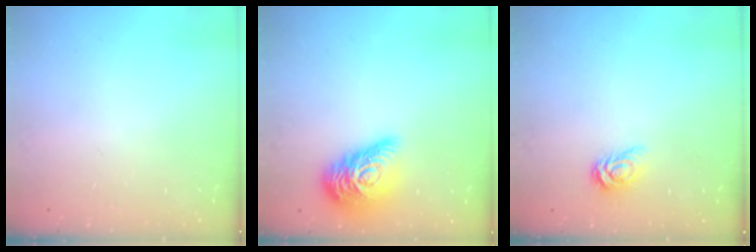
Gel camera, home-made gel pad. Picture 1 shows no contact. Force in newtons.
{"total": 16.2, "press": 16.2, "slide": 0.7}
{"total": 4.2, "press": 4.1, "slide": 0.4}